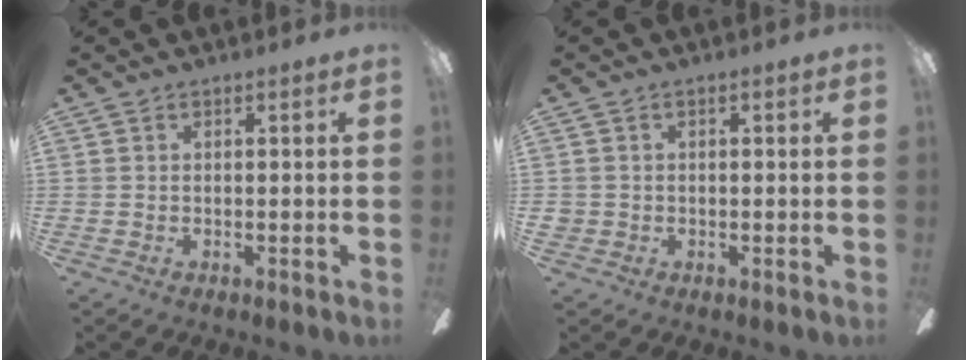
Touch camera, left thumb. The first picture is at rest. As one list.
[{"total": 1.5, "force": [-0.3, 1.4, 0.3], "torque": [-0.005, 0.006, -0.009]}]